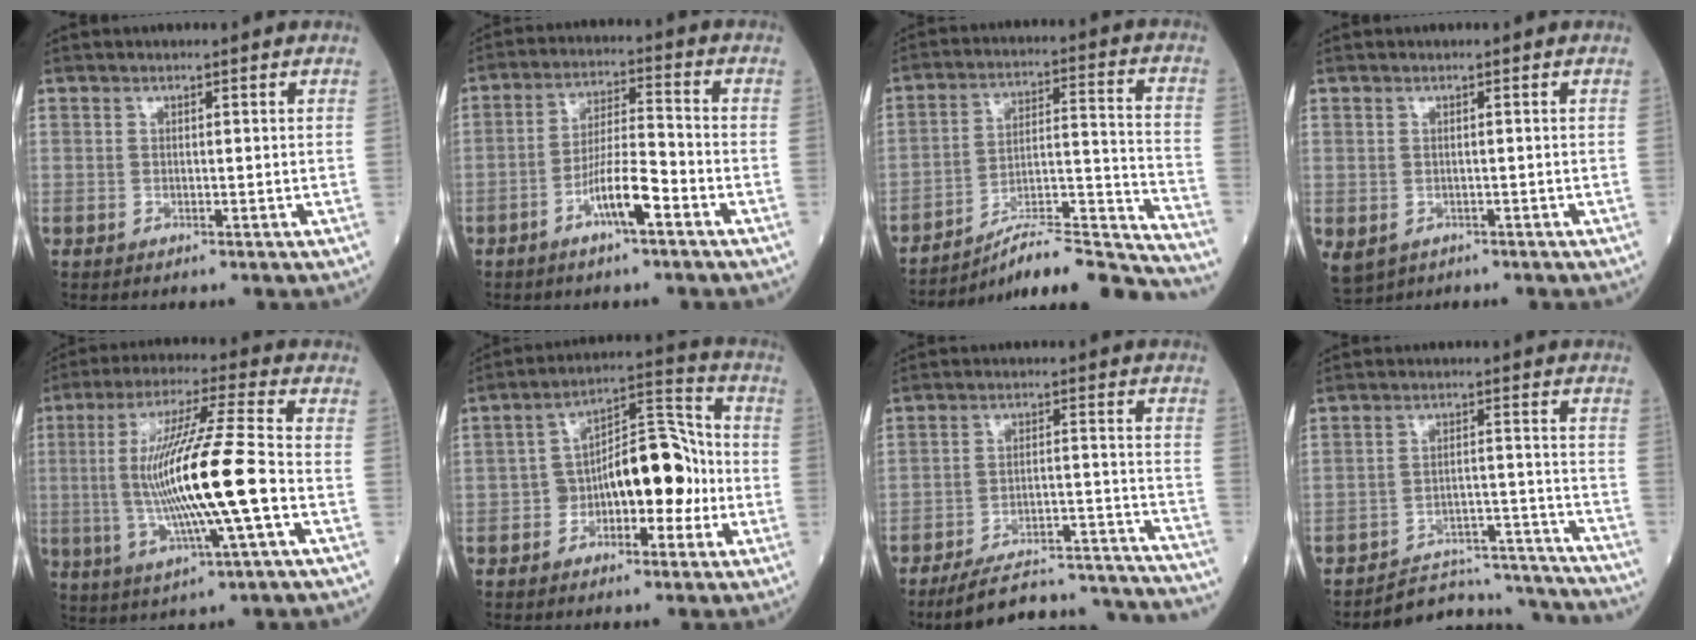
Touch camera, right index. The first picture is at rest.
{"total": 7.2, "force": [-3.7, 0.9, 6.1], "torque": [-0.119, 0.008, -0.065]}
{"total": 19.4, "force": [-18.3, -0.5, 6.3], "torque": [-0.079, 0.027, -0.280]}
{"total": 4.8, "force": [-2.3, 3.6, 2.2], "torque": [-0.047, -0.005, -0.029]}
{"total": 15.9, "force": [-2.0, 0.1, 15.7], "torque": [-0.306, 0.002, -0.040]}
{"total": 11.6, "force": [-2.5, 5.4, 10.0], "torque": [-0.160, 0.040, -0.038]}
{"total": 23.3, "force": [-22.3, 1.7, 6.6], "torque": [-0.054, 0.012, -0.302]}
{"total": 15.9, "force": [-15.7, 1.6, 1.6], "torque": [-0.002, 0.036, -0.209]}